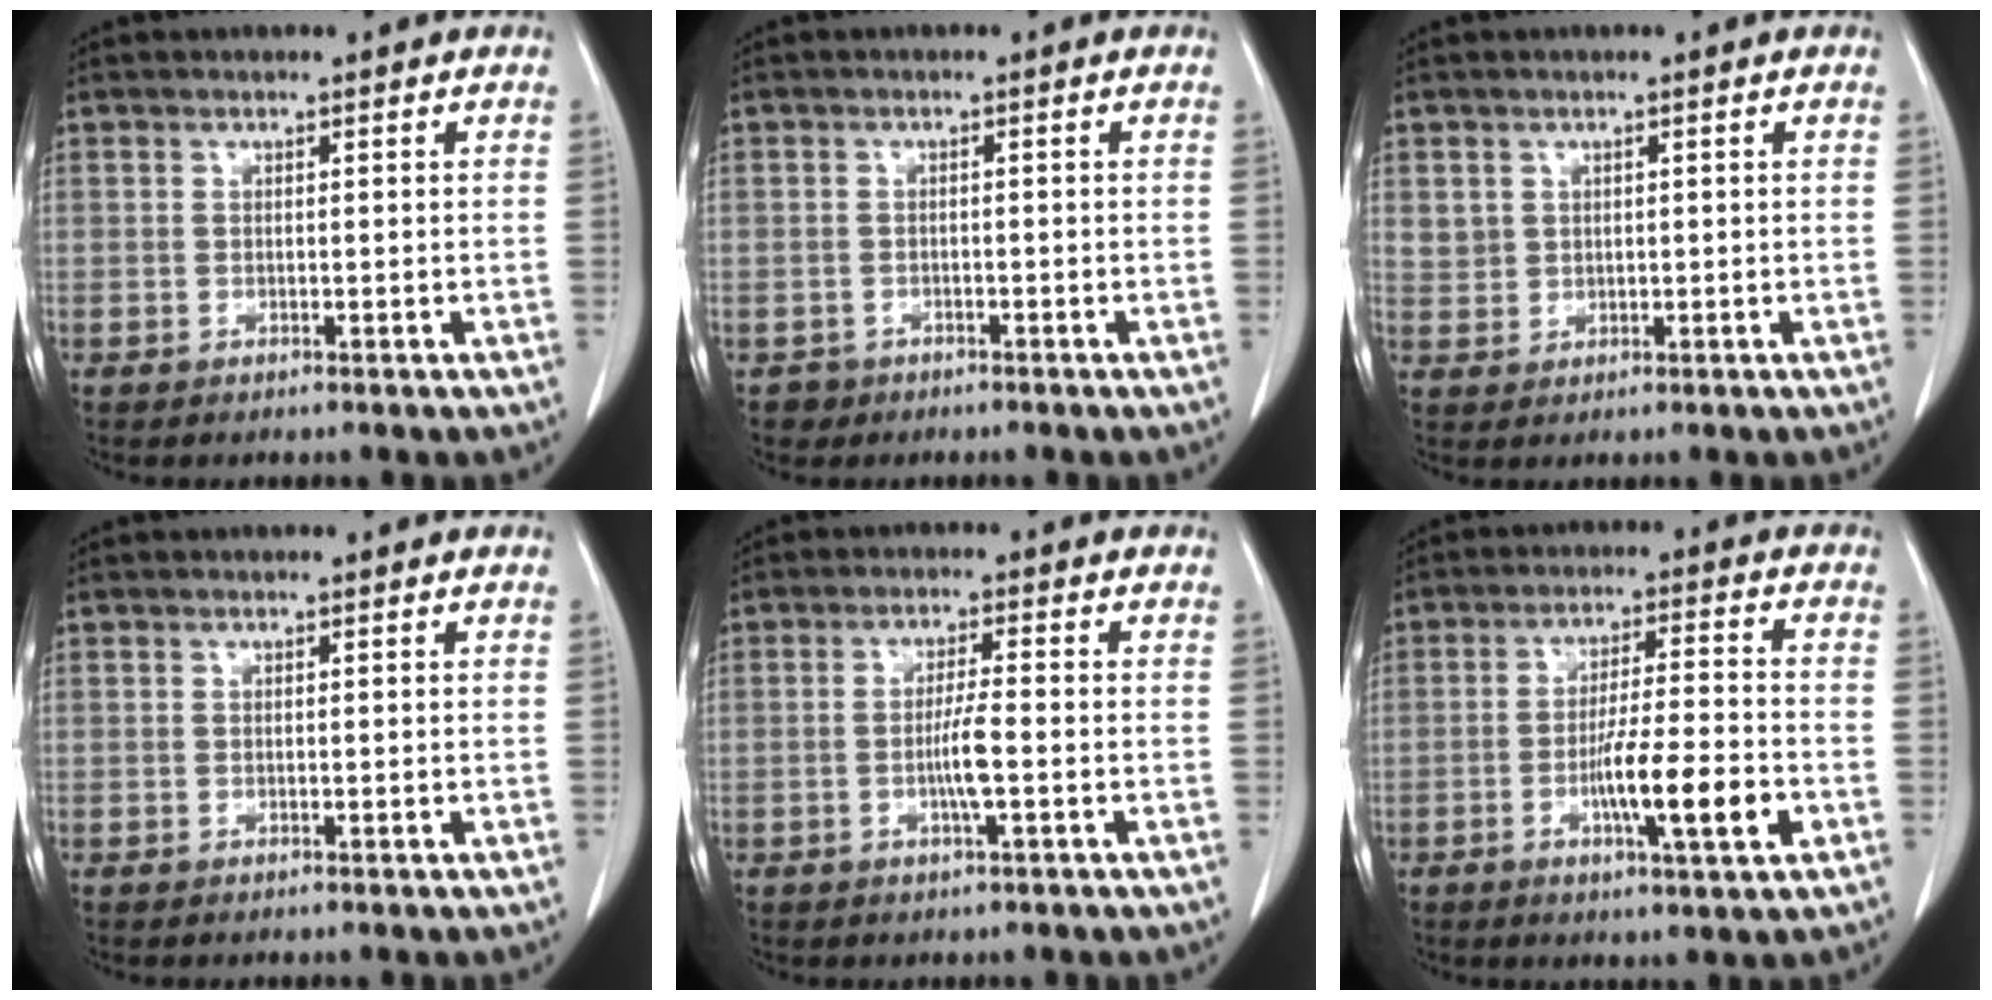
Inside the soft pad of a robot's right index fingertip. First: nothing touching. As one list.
[{"total": 1.8, "force": [-1.1, 1.4, -0.3], "torque": [0.001, 0.008, -0.022]}, {"total": 2.6, "force": [0.8, 2.4, 0.5], "torque": [-0.003, 0.004, 0.021]}, {"total": 0.0}, {"total": 4.1, "force": [-1.1, 0.0, 4.0], "torque": [-0.077, -0.002, -0.021]}, {"total": 10.1, "force": [-3.4, 0.6, 9.5], "torque": [-0.159, -0.006, -0.058]}]